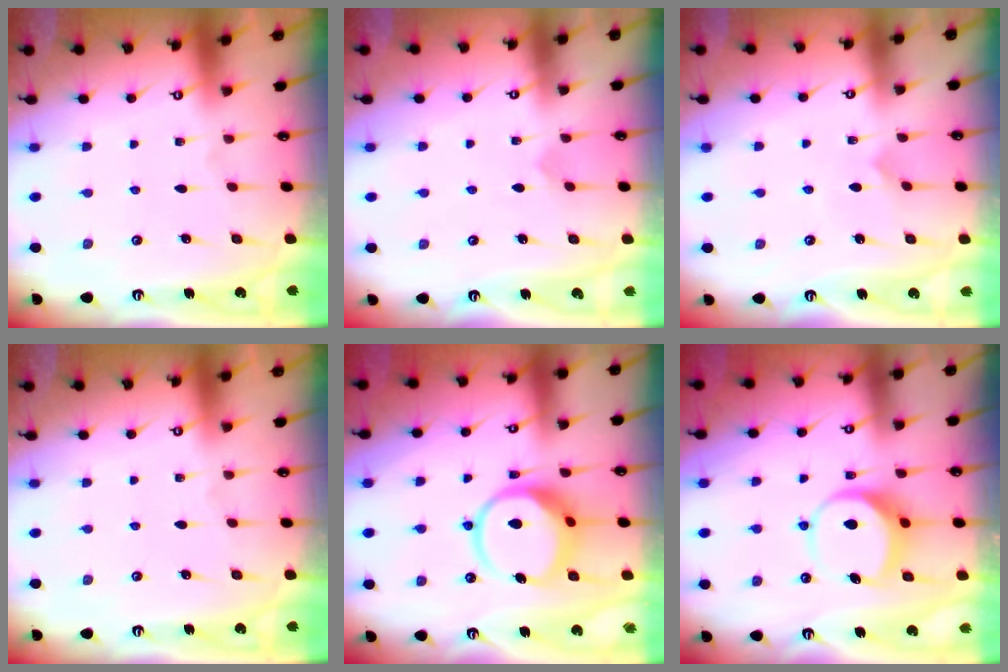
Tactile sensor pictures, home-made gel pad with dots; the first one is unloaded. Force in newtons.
{"total": 2.8, "press": 2.8, "slide": 0.3}
{"total": 2.8, "press": 2.8, "slide": 0.2}
{"total": 0.0}
{"total": 12.0, "press": 11.9, "slide": 1.5}
{"total": 9.0, "press": 9.0, "slide": 0.8}